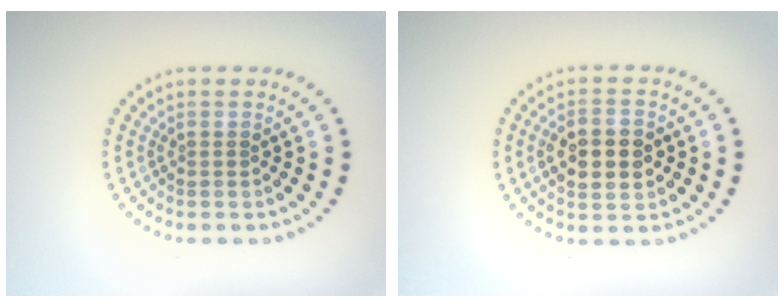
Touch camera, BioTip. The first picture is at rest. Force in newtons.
{"total": 4.6, "press": 4.6, "slide": 0.2}